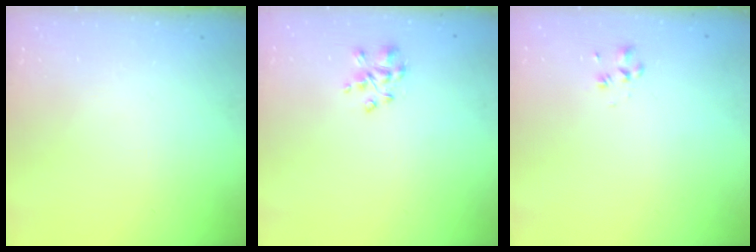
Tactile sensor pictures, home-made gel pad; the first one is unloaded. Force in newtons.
{"total": 4.6, "press": 4.4, "slide": 1.3}
{"total": 2.6, "press": 2.4, "slide": 1.0}